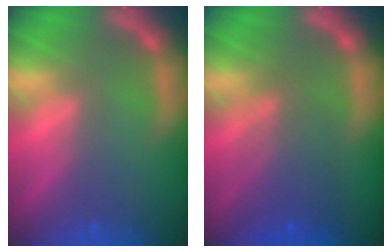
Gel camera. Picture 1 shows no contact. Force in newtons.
{"total": 5.1}